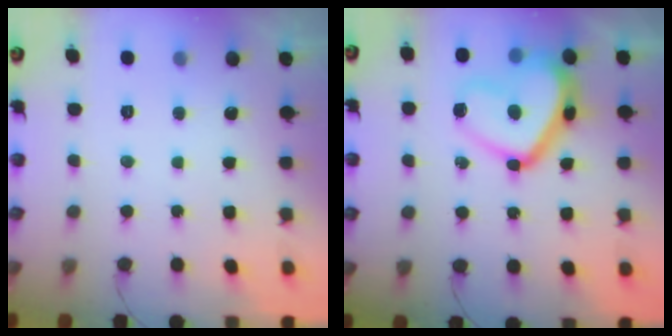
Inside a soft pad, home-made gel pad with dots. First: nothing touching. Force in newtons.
{"total": 17.7, "press": 17.7, "slide": 1.4}